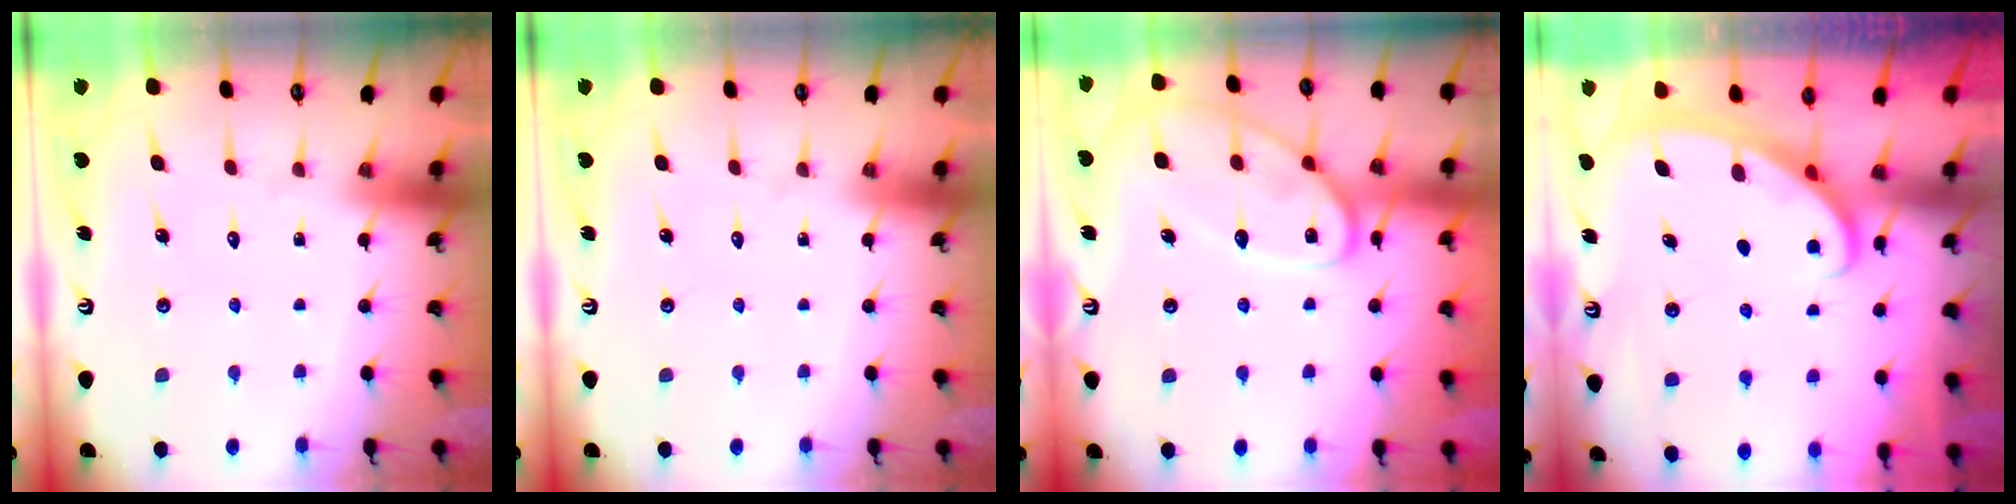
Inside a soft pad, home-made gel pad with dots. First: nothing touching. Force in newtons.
{"total": 0.0}
{"total": 15.9, "press": 15.9, "slide": 1.1}
{"total": 2.6, "press": 2.5, "slide": 0.4}